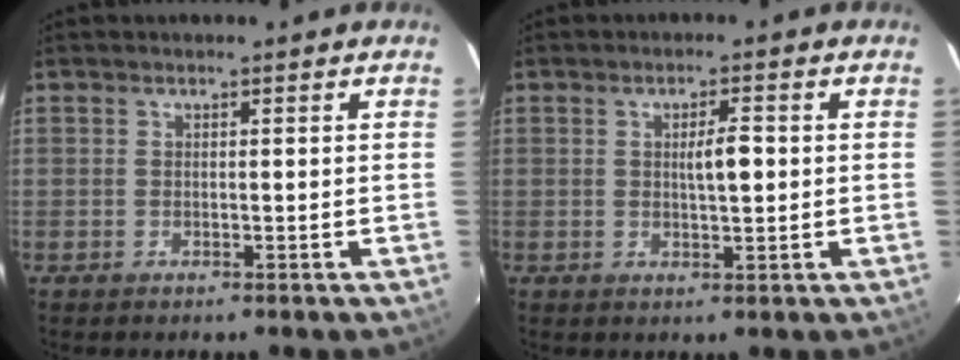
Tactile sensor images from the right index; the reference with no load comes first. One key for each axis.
{"total": 3.4, "fx": 0.3, "fy": 0.6, "fz": 3.4, "tx": -0.055, "ty": 0.002, "tz": 0.005}